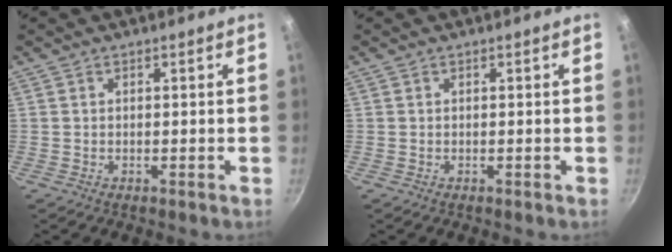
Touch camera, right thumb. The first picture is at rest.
{"total": 0.0}